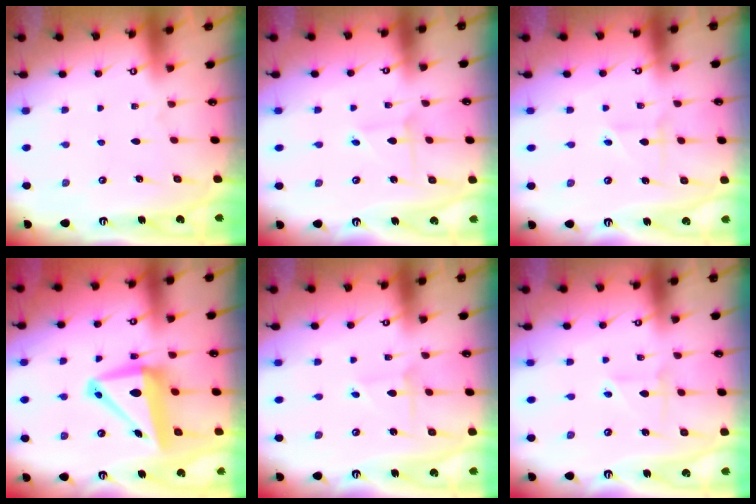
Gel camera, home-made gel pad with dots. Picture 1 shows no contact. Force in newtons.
{"total": 2.2, "press": 2.2, "slide": 0.1}
{"total": 1.6, "press": 1.4, "slide": 0.9}
{"total": 13.0, "press": 12.7, "slide": 3.0}
{"total": 2.9, "press": 2.9, "slide": 0.1}
{"total": 2.5, "press": 2.3, "slide": 0.8}